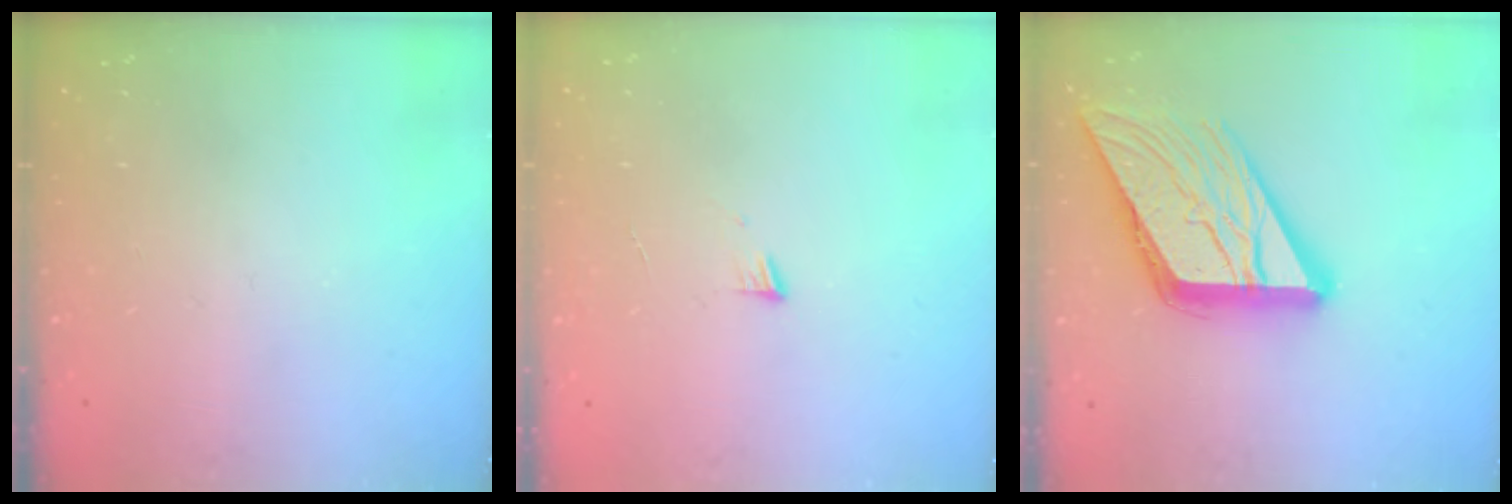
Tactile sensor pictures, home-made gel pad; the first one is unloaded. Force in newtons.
{"total": 3.5, "press": 3.4, "slide": 0.4}
{"total": 18.6, "press": 18.5, "slide": 2.0}